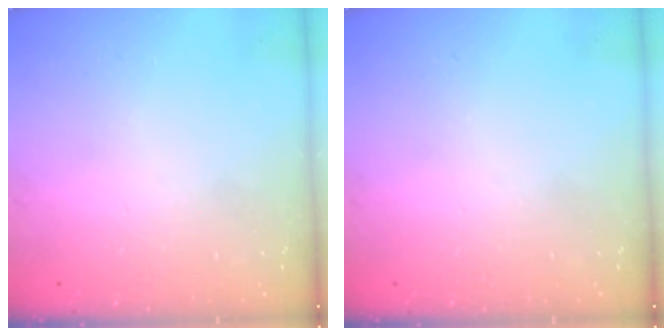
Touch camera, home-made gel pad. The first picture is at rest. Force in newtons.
{"total": 0.0}